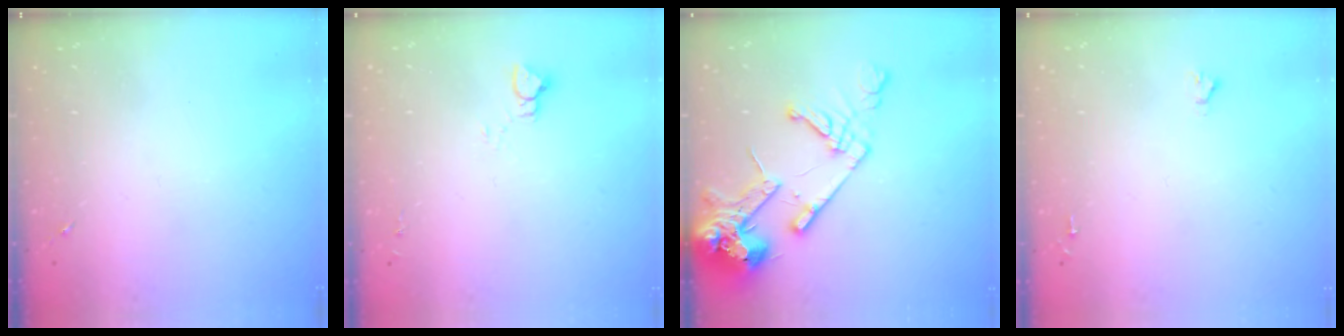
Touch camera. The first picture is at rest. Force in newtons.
{"total": 3.9, "press": 3.9, "slide": 0.4}
{"total": 16.9, "press": 16.7, "slide": 2.4}
{"total": 1.6, "press": 1.6, "slide": 0.1}